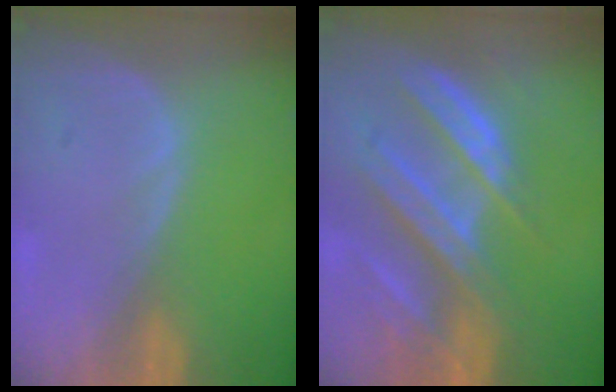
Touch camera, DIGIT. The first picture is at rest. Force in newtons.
{"total": 9.4, "press": 8.4, "slide": 4.1}